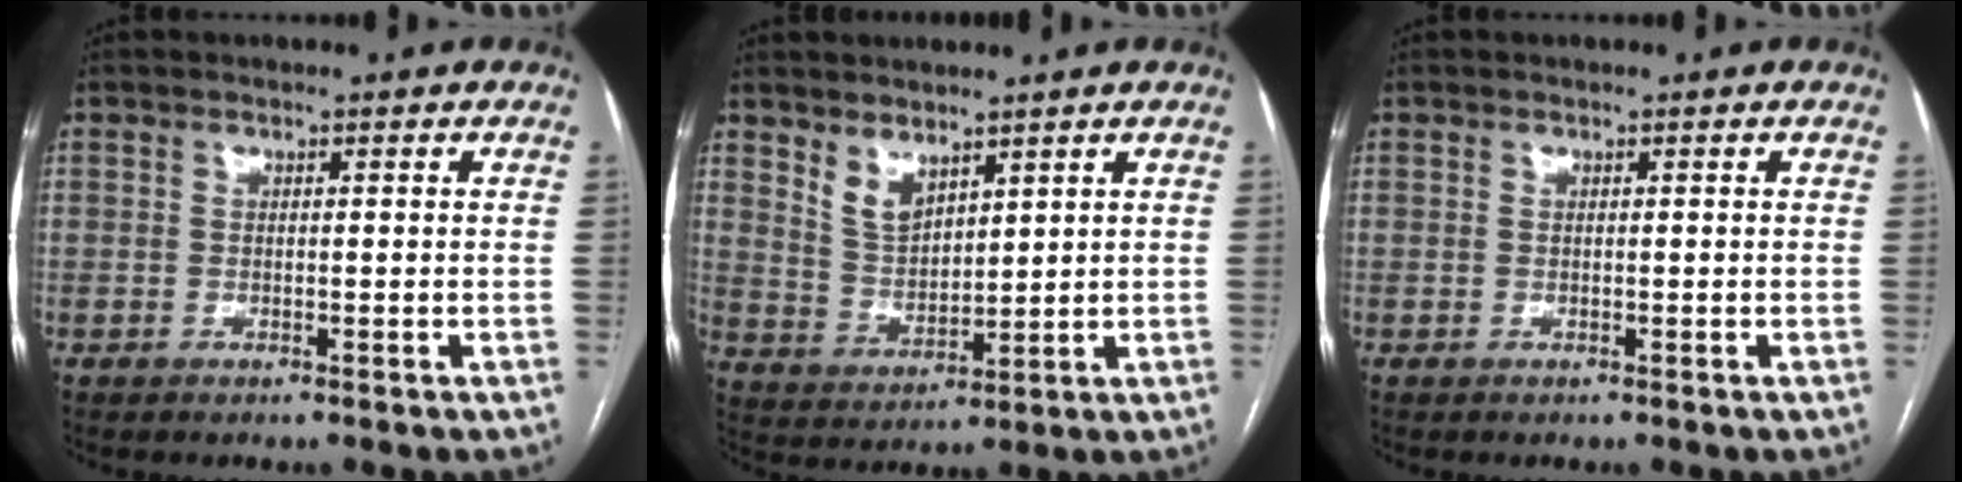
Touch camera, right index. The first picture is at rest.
{"total": 5.0, "force": [3.7, 2.4, 2.4], "torque": [-0.051, -0.003, 0.085]}
{"total": 0.0}